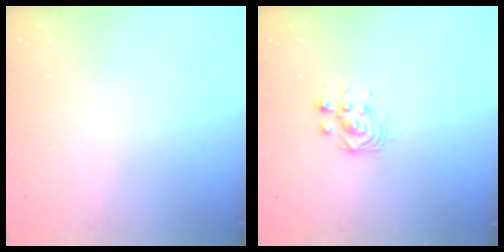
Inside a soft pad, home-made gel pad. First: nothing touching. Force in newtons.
{"total": 3.1, "press": 3.1, "slide": 0.0}